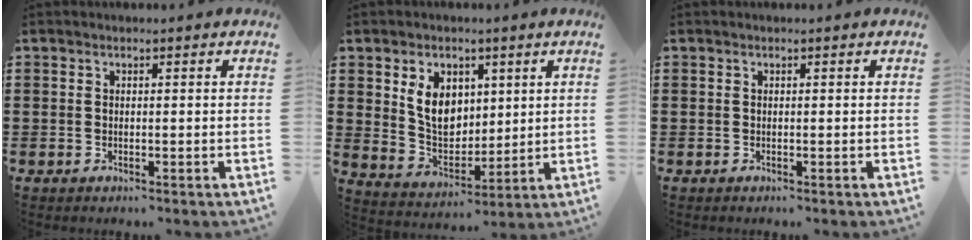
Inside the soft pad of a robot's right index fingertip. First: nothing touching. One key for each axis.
{"total": 7.3, "fx": 2.3, "fy": 5.4, "fz": 4.3, "tx": -0.085, "ty": 0.009, "tz": 0.041}
{"total": 0.0}